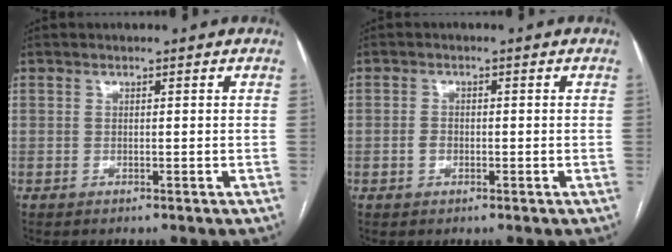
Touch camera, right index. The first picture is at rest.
{"total": 1.6, "force": [-0.5, 1.1, 1.1], "torque": [-0.021, 0.003, -0.008]}